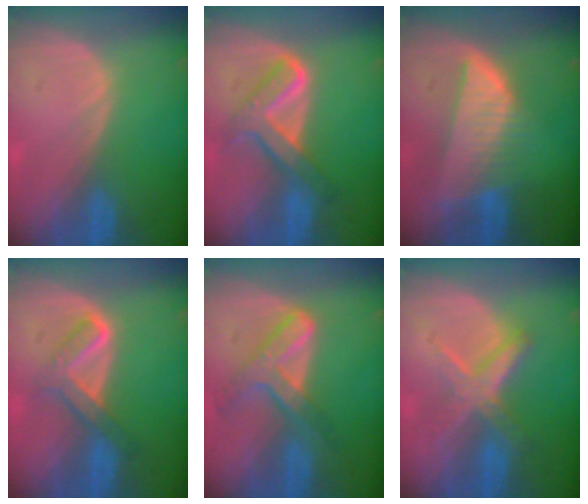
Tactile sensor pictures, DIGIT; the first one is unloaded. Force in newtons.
{"total": 6.9, "press": 6.8, "slide": 0.7}
{"total": 8.2, "press": 7.3, "slide": 3.8}
{"total": 5.3, "press": 5.3, "slide": 0.2}
{"total": 7.4, "press": 6.3, "slide": 3.9}
{"total": 6.5, "press": 5.8, "slide": 3.0}